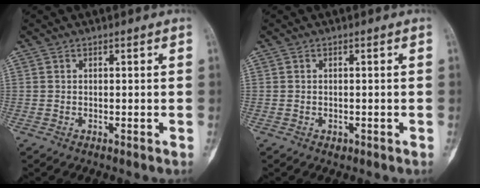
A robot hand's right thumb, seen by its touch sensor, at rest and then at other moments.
{"total": 0.7, "force": [-0.3, 0.6, 0.3], "torque": [-0.004, 0.001, -0.001]}